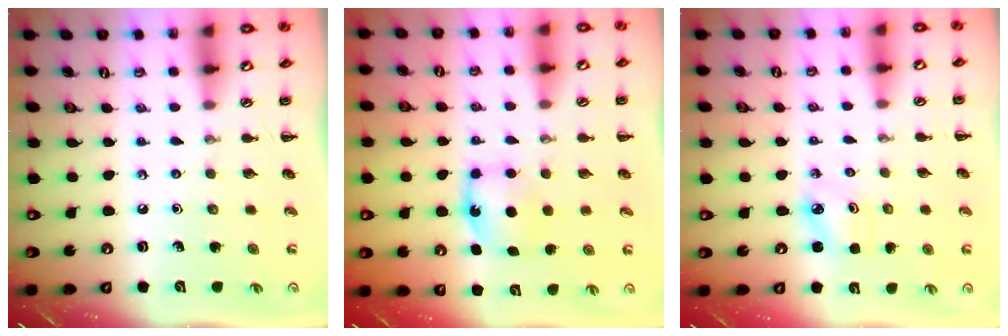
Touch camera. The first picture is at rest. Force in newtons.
{"total": 6.1, "press": 5.9, "slide": 1.3}
{"total": 2.5, "press": 2.5, "slide": 0.4}